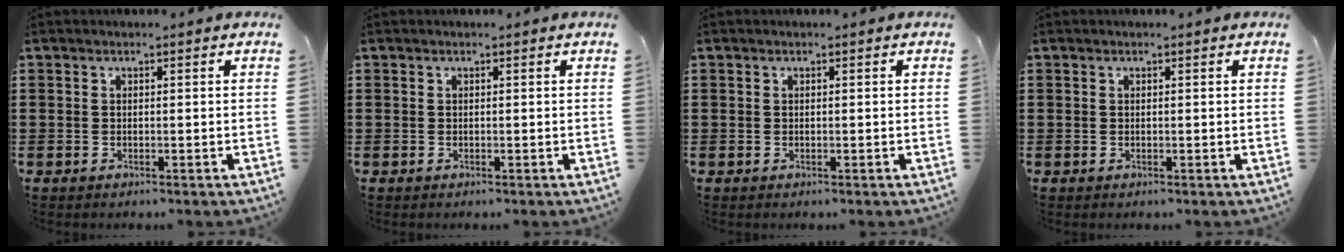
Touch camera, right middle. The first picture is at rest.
{"total": 0.0}
{"total": 0.0}
{"total": 0.0}